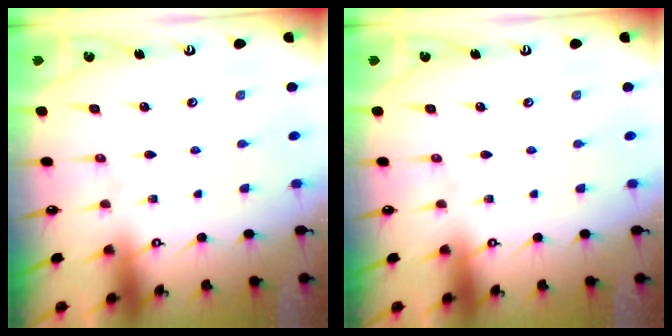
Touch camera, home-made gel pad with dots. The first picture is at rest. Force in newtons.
{"total": 0.0}